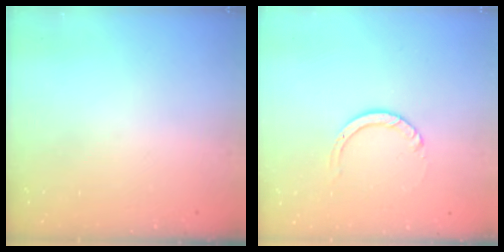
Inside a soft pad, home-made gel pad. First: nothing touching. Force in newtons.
{"total": 3.5, "press": 3.5, "slide": 0.3}